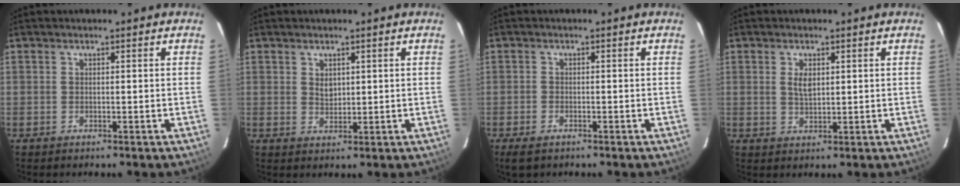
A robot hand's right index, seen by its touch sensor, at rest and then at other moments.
{"total": 2.4, "force": [0.9, 1.7, 1.3], "torque": [-0.018, 0.002, 0.019]}
{"total": 3.2, "force": [-2.2, 1.6, 1.8], "torque": [-0.045, -0.007, -0.041]}
{"total": 3.1, "force": [0.9, 1.6, 2.5], "torque": [-0.044, 0.001, 0.017]}